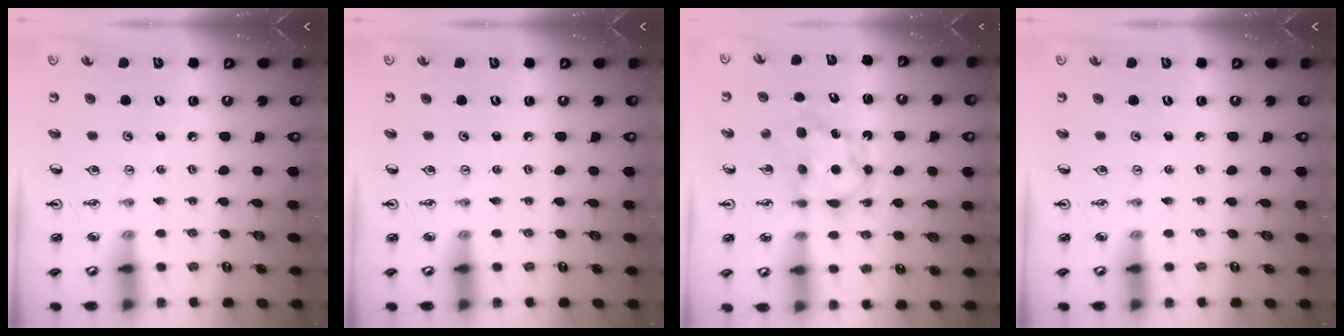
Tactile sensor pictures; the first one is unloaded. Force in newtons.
{"total": 0.0}
{"total": 7.2, "press": 7.2, "slide": 0.3}
{"total": 0.0}